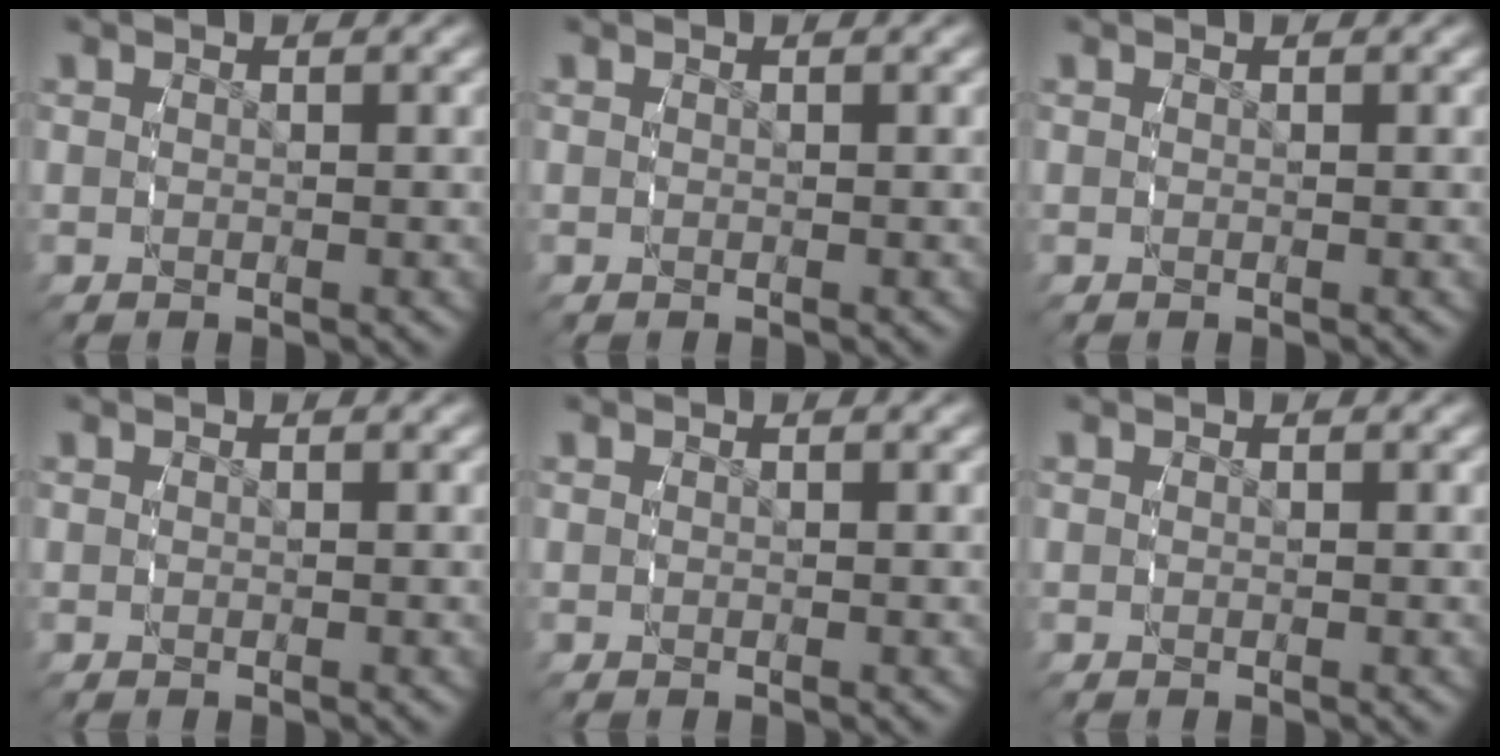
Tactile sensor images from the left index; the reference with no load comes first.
{"total": 0.0}
{"total": 0.0}
{"total": 0.0}
{"total": 0.0}
{"total": 0.0}